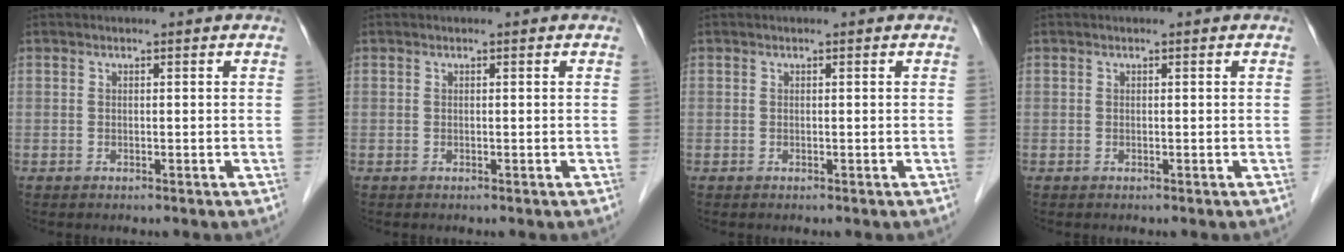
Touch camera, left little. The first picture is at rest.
{"total": 0.0}
{"total": 0.0}
{"total": 0.0}